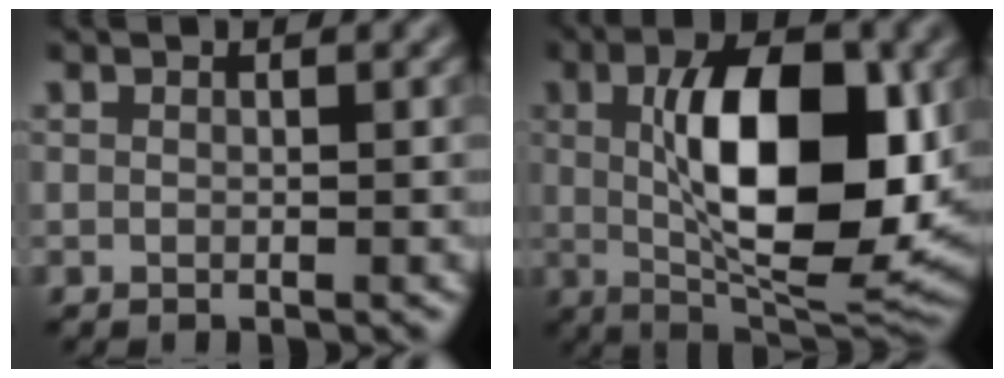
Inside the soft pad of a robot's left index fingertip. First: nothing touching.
{"total": 12.4, "force": [1.1, 5.3, 11.2], "torque": [-0.168, 0.002, 0.020]}